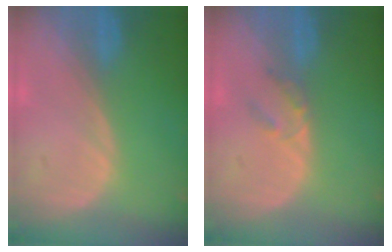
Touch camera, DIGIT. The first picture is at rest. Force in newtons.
{"total": 2.3, "press": 2.0, "slide": 1.1}